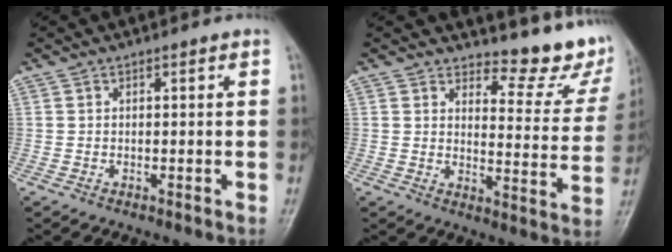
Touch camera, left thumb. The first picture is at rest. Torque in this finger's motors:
{"motor_torque": [0.06, -0.12, -0.32, -0.53, 0.02]}